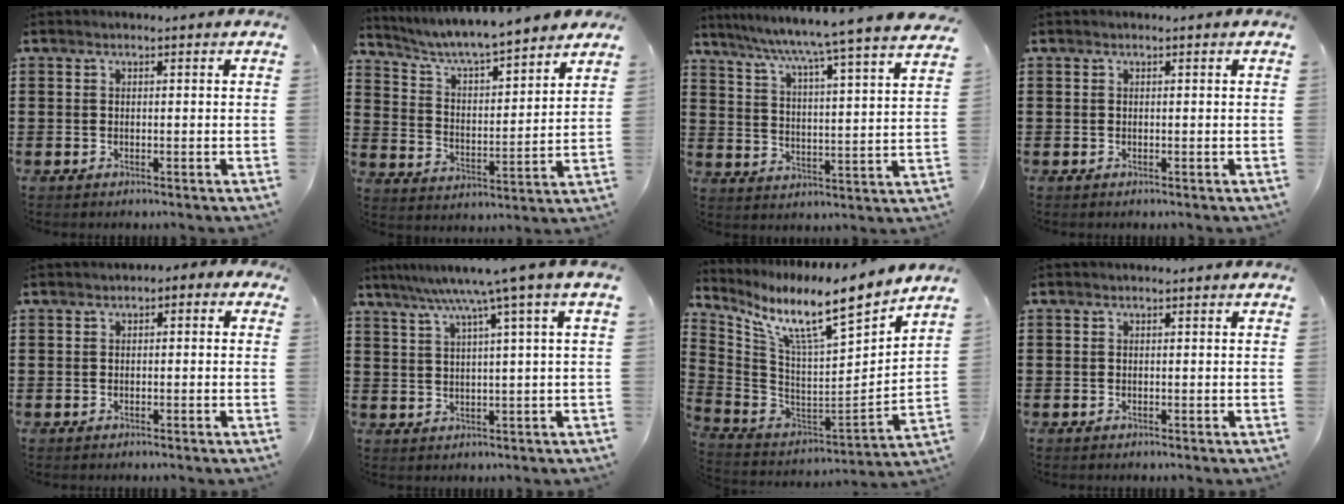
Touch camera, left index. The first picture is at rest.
{"total": 5.4, "force": [5.0, 0.2, 1.8], "torque": [-0.058, -0.038, 0.081]}
{"total": 6.0, "force": [5.1, -1.6, 2.6], "torque": [-0.073, -0.052, 0.075]}
{"total": 0.0}
{"total": 0.9, "force": [-0.4, 0.6, 0.6], "torque": [-0.013, 0.003, -0.009]}
{"total": 7.1, "force": [4.2, -1.0, 5.6], "torque": [-0.120, -0.015, 0.066]}
{"total": 11.8, "force": [8.7, 1.6, 7.9], "torque": [-0.167, -0.067, 0.139]}
{"total": 0.0}